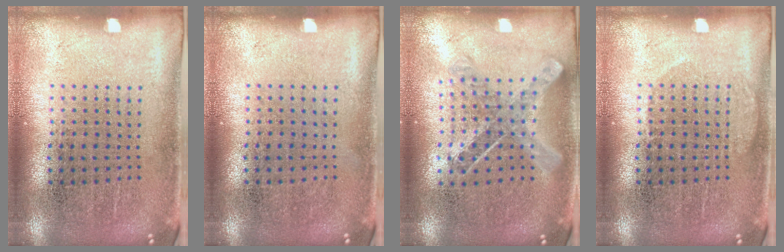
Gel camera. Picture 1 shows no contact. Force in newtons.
{"total": 0.0}
{"total": 0.9, "press": 0.9, "slide": 0.1}
{"total": 1.1, "press": 1.1, "slide": 0.3}